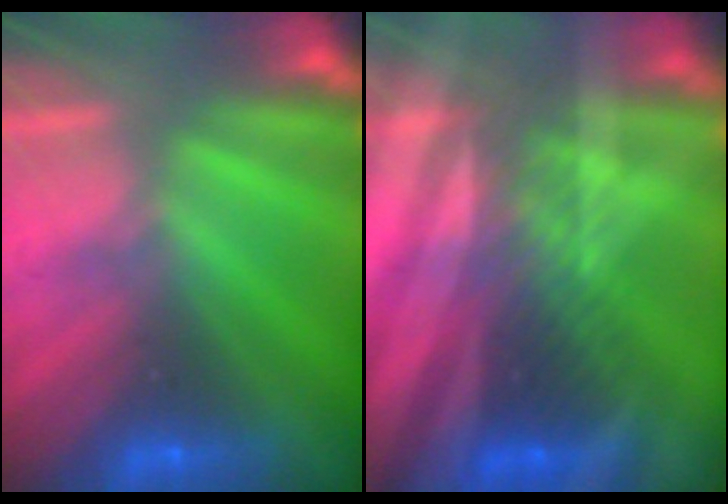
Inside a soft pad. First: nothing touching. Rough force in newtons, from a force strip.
{"total": 3.1}